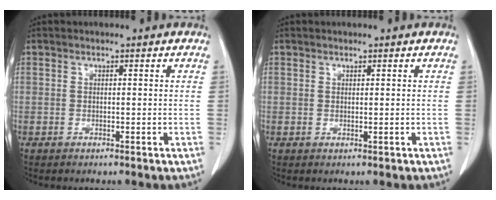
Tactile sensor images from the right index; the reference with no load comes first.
{"total": 0.0}